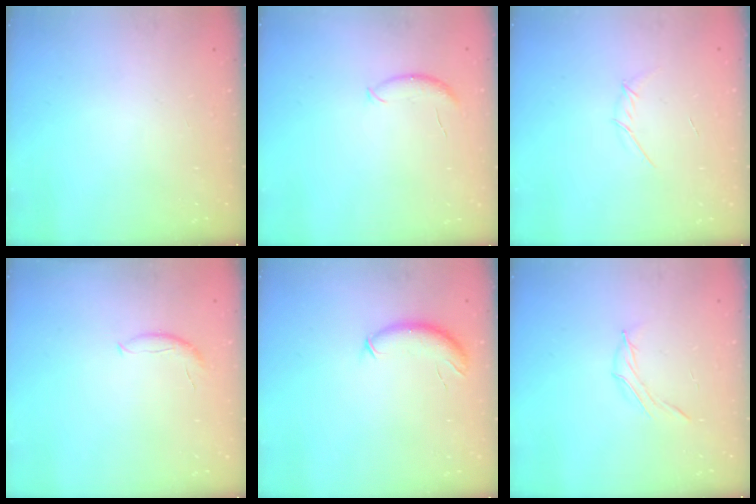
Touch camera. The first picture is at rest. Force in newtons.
{"total": 8.7, "press": 8.6, "slide": 1.2}
{"total": 3.4, "press": 3.3, "slide": 0.9}
{"total": 5.9, "press": 5.9, "slide": 0.3}
{"total": 8.4, "press": 8.3, "slide": 1.3}
{"total": 4.3, "press": 4.1, "slide": 1.1}